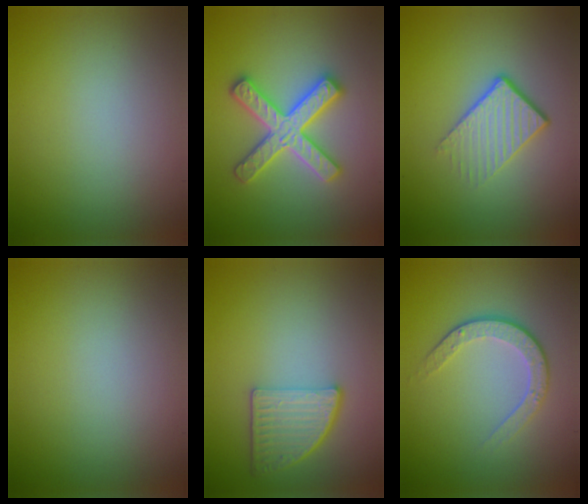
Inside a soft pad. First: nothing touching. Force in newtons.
{"total": 4.9, "press": 4.9, "slide": 0.8}
{"total": 4.2, "press": 2.7, "slide": 3.2}
{"total": 0.0}
{"total": 4.5, "press": 3.5, "slide": 2.9}
{"total": 3.5, "press": 2.7, "slide": 2.3}